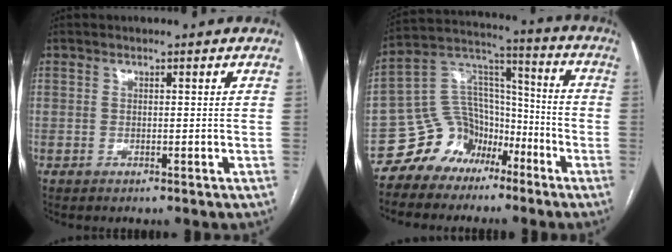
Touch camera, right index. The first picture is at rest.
{"total": 11.2, "force": [-7.4, 8.1, 1.9], "torque": [-0.038, 0.074, -0.133]}